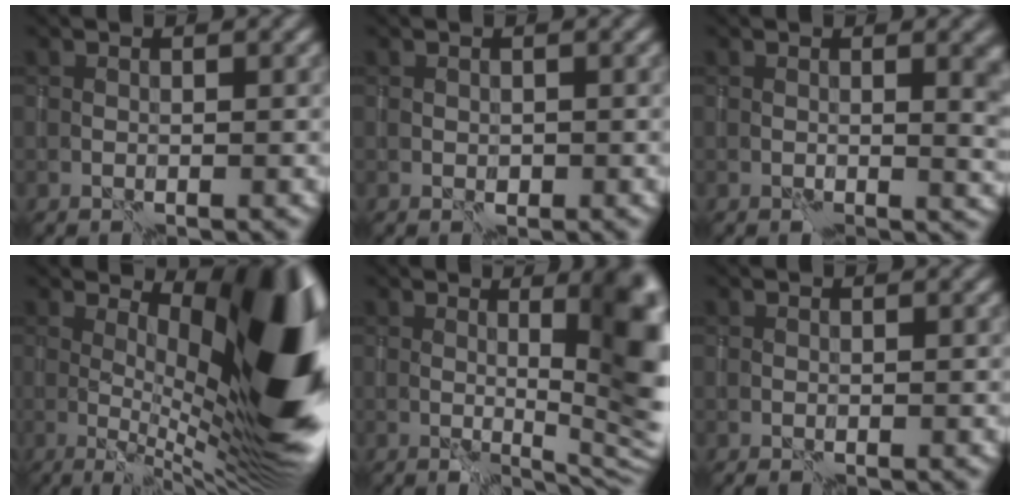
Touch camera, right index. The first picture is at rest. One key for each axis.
{"total": 0.7, "fx": -0.2, "fy": 0.7, "fz": 0.2, "tx": -0.003, "ty": -0.002, "tz": 0.001}
{"total": 4.5, "fx": 0.3, "fy": 1.8, "fz": 4.1, "tx": -0.034, "ty": -0.002, "tz": 0.008}
{"total": 15.4, "fx": 2.5, "fy": 5.3, "fz": 14.3, "tx": -0.162, "ty": 0.019, "tz": 0.037}
{"total": 10.5, "fx": 1.3, "fy": 3.1, "fz": 9.9, "tx": -0.101, "ty": 0.006, "tz": 0.026}
{"total": 0.0}